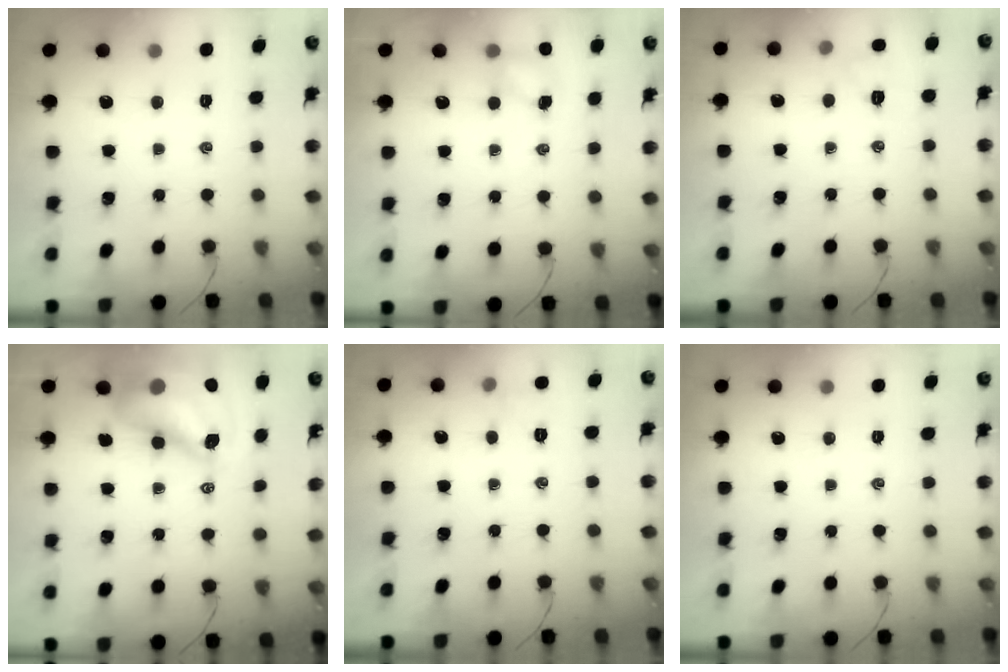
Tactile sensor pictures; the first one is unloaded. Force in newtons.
{"total": 5.0, "press": 4.9, "slide": 1.1}
{"total": 6.0, "press": 5.9, "slide": 1.4}
{"total": 14.6, "press": 14.1, "slide": 3.9}
{"total": 4.5, "press": 4.3, "slide": 1.5}
{"total": 0.0}